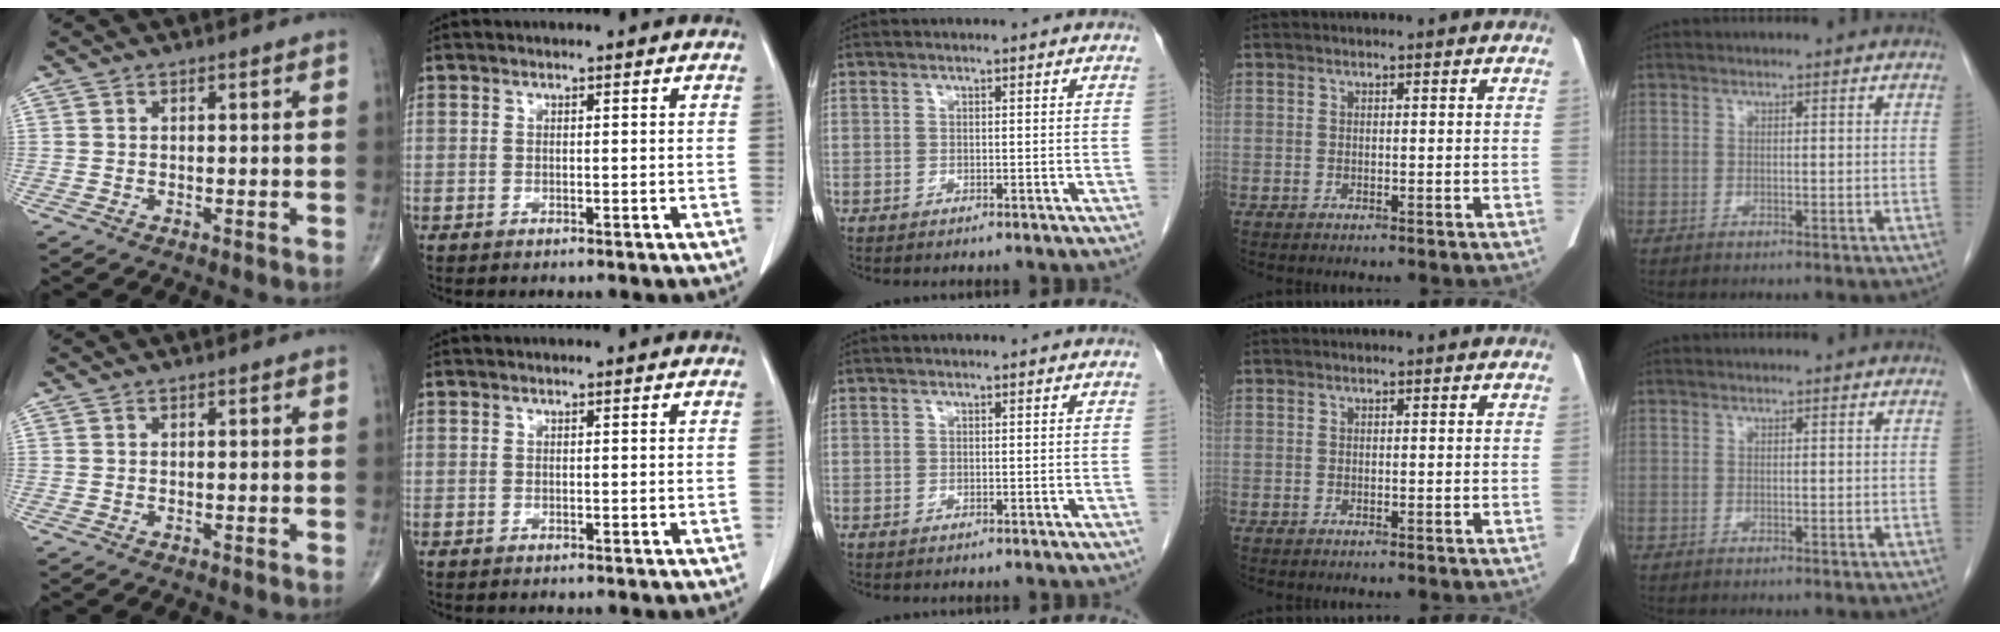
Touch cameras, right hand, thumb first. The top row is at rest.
{}